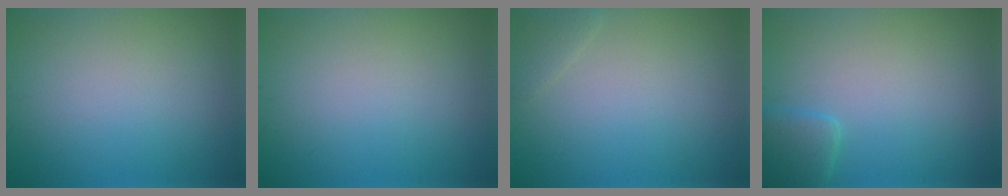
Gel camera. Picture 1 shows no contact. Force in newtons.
{"total": 0.0}
{"total": 1.1, "press": 1.1, "slide": 0.0}
{"total": 2.4, "press": 2.4, "slide": 0.1}